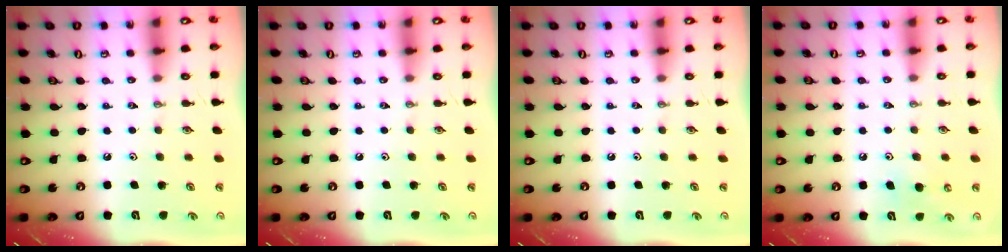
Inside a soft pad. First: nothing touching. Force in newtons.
{"total": 0.0}
{"total": 0.0}
{"total": 8.8, "press": 8.6, "slide": 1.5}